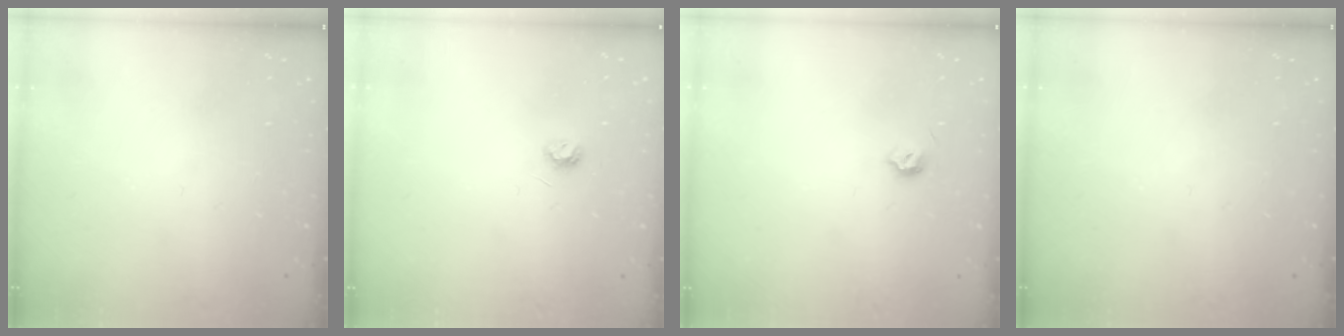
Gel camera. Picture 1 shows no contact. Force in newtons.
{"total": 4.2, "press": 4.2, "slide": 0.6}
{"total": 3.9, "press": 3.8, "slide": 0.7}
{"total": 0.0}